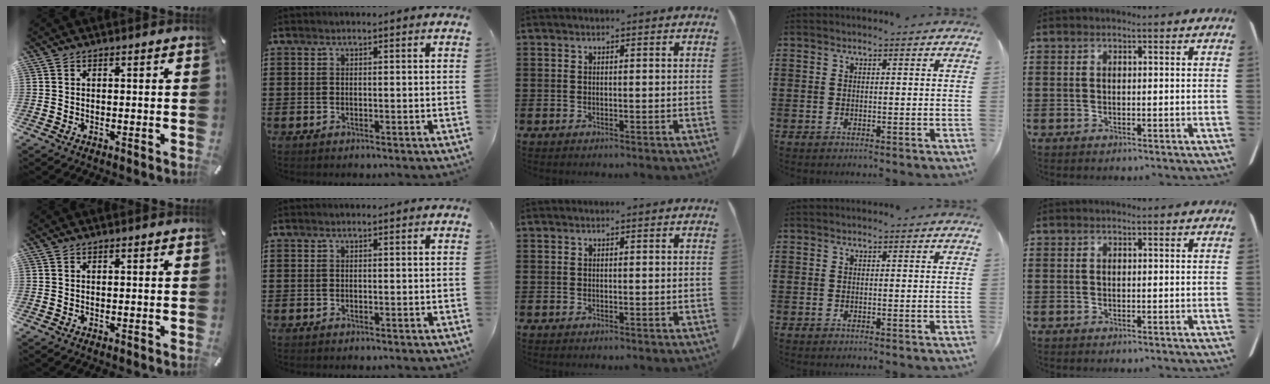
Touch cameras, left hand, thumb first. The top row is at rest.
{}